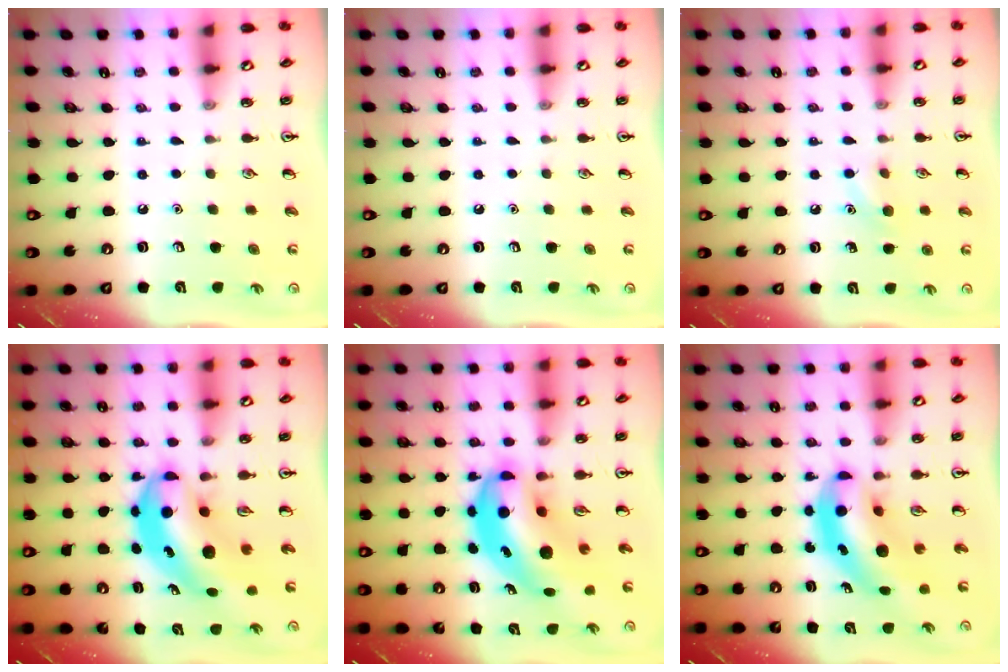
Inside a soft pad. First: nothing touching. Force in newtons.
{"total": 0.0}
{"total": 6.8, "press": 6.6, "slide": 1.5}
{"total": 8.2, "press": 7.9, "slide": 2.3}
{"total": 10.4, "press": 9.9, "slide": 3.1}
{"total": 7.9, "press": 7.5, "slide": 2.3}